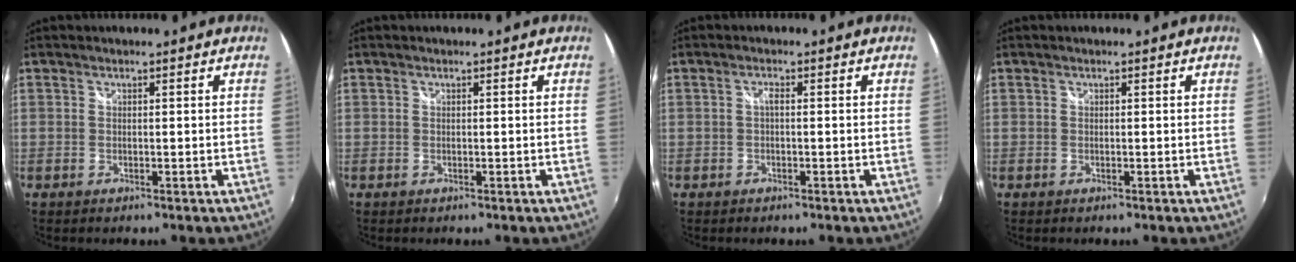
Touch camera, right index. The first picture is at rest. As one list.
[{"total": 0.0}, {"total": 1.0, "force": [-0.1, 0.3, 1.0], "torque": [-0.018, 0.004, -0.004]}, {"total": 0.0}]